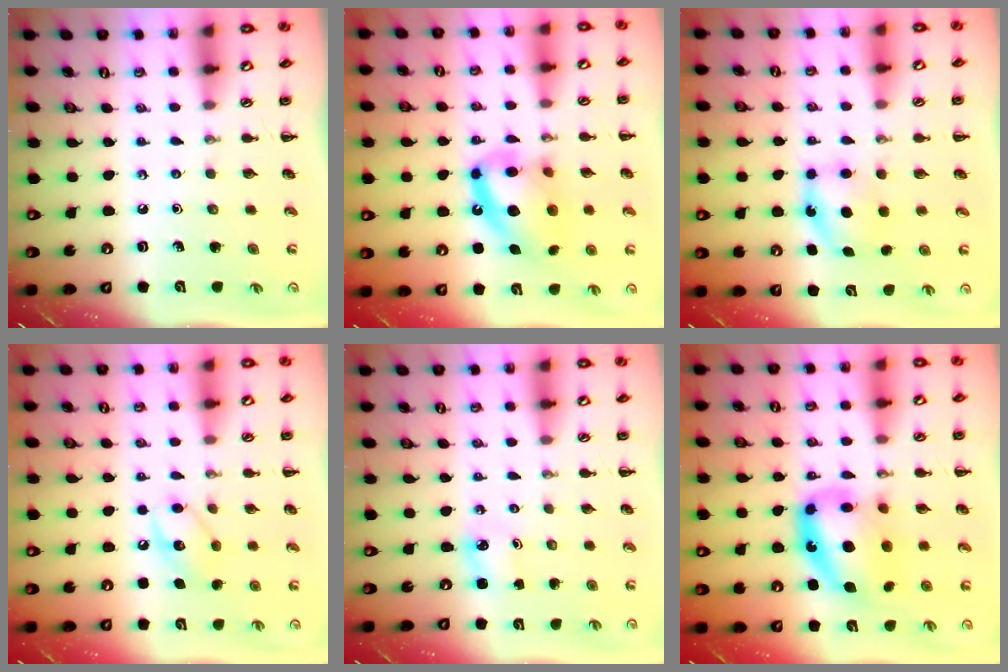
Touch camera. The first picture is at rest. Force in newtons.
{"total": 15.4, "press": 15.1, "slide": 3.2}
{"total": 5.9, "press": 5.9, "slide": 1.0}
{"total": 9.3, "press": 9.2, "slide": 0.8}
{"total": 1.9, "press": 1.8, "slide": 0.3}
{"total": 14.5, "press": 14.1, "slide": 3.6}